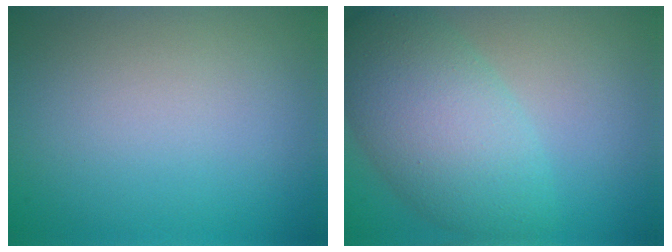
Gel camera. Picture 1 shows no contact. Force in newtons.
{"total": 7.2, "press": 7.2, "slide": 0.2}